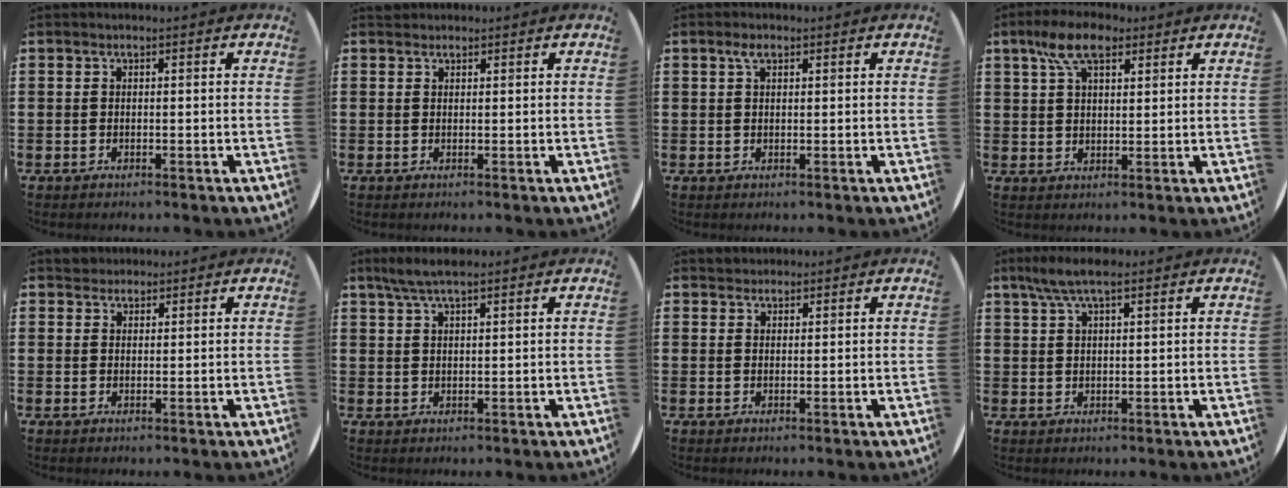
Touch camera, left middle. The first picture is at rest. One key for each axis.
{"total": 0.6, "fx": 0.5, "fy": 0.2, "fz": -0.1, "tx": 0.002, "ty": 0.004, "tz": 0.011}
{"total": 1.7, "fx": 1.0, "fy": 0.8, "fz": 1.1, "tx": -0.017, "ty": 0.002, "tz": 0.015}
{"total": 7.2, "fx": 4.6, "fy": 3.4, "fz": 4.4, "tx": -0.084, "ty": 0.003, "tz": 0.081}
{"total": 1.7, "fx": 1.6, "fy": 0.7, "fz": -0.1, "tx": 0.006, "ty": 0.002, "tz": 0.031}
{"total": 3.8, "fx": 2.9, "fy": 0.6, "fz": 2.3, "tx": -0.051, "ty": 0.002, "tz": 0.053}
{"total": 1.3, "fx": 1.3, "fy": 0.4, "fz": -0.2, "tx": 0.008, "ty": 0.000, "tz": 0.024}
{"total": 4.8, "fx": 3.3, "fy": 1.1, "fz": 3.3, "tx": -0.072, "ty": 0.008, "tz": 0.059}